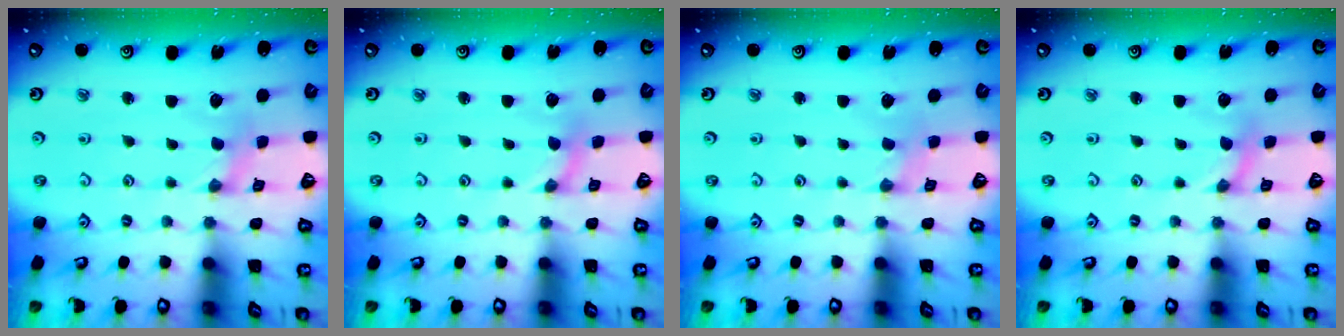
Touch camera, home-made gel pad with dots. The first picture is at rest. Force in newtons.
{"total": 0.0}
{"total": 0.0}
{"total": 0.0}